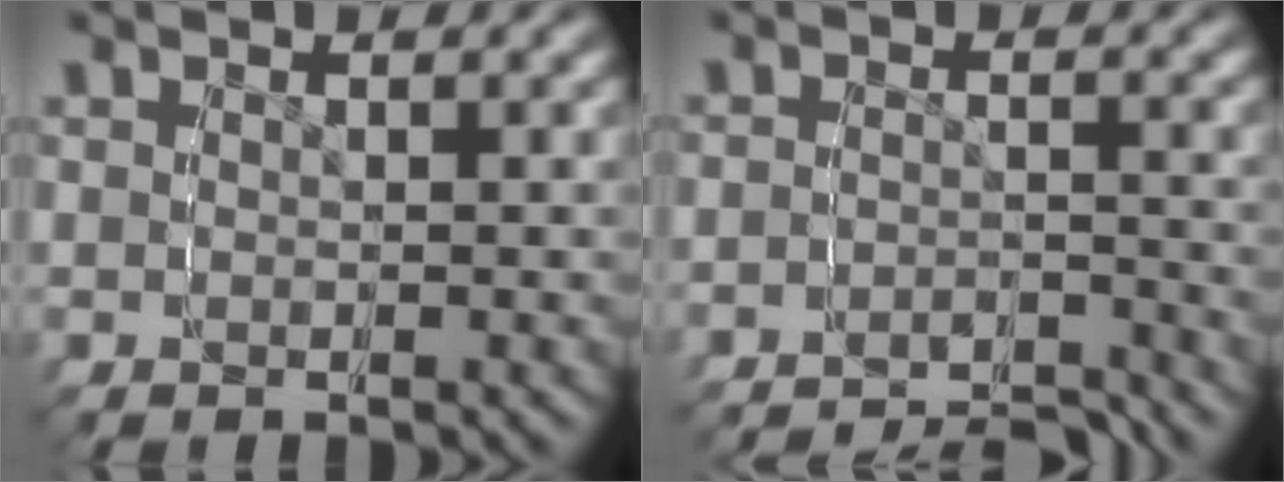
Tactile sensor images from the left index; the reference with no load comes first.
{"total": 7.1, "force": [-7.0, 0.9, 0.8], "torque": [0.007, -0.018, -0.115]}